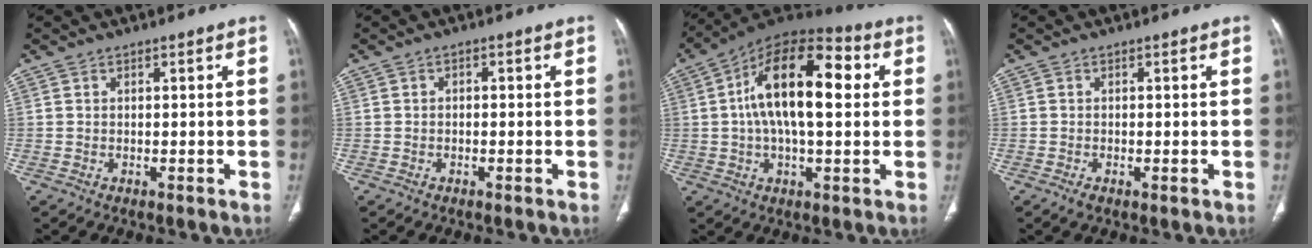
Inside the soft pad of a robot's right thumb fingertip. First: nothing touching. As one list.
[{"total": 0.9, "force": [-0.2, 0.7, 0.5], "torque": [-0.004, 0.005, -0.007]}, {"total": 19.2, "force": [2.9, 8.9, 16.8], "torque": [-0.267, 0.031, 0.036]}, {"total": 1.4, "force": [-0.5, 0.6, 1.1], "torque": [-0.026, -0.002, -0.010]}]